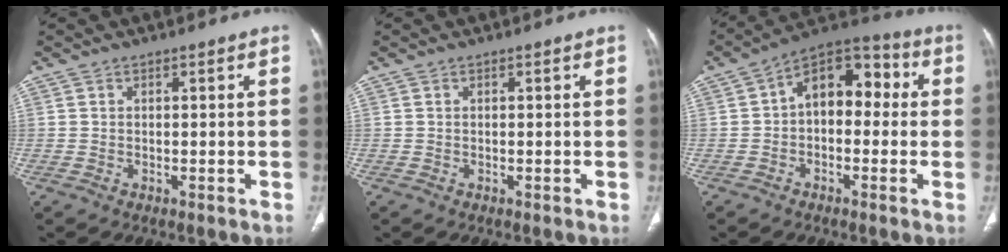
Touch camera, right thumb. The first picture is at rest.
{"total": 0.0}
{"total": 12.0, "force": [0.9, 7.7, 9.2], "torque": [-0.097, 0.043, -0.004]}